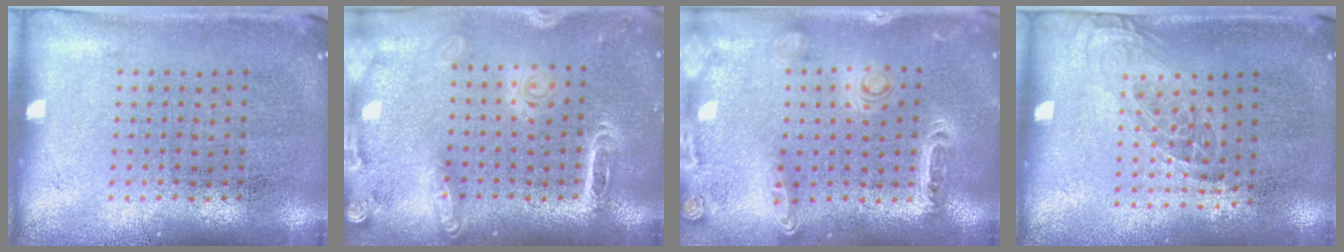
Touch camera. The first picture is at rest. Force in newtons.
{"total": 2.0, "press": 1.8, "slide": 0.8}
{"total": 1.3, "press": 1.3, "slide": 0.2}
{"total": 1.1, "press": 0.9, "slide": 0.6}